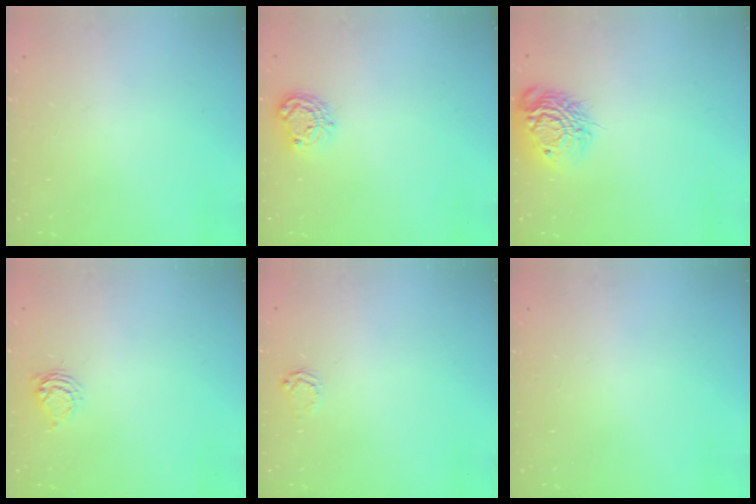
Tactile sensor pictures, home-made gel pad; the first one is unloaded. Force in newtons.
{"total": 7.5, "press": 7.5, "slide": 0.5}
{"total": 13.1, "press": 13.1, "slide": 1.0}
{"total": 4.9, "press": 4.8, "slide": 0.7}
{"total": 3.7, "press": 3.7, "slide": 0.5}
{"total": 0.0}